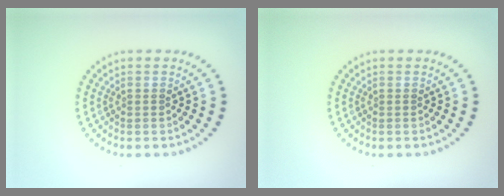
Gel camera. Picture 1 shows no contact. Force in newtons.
{"total": 0.0}